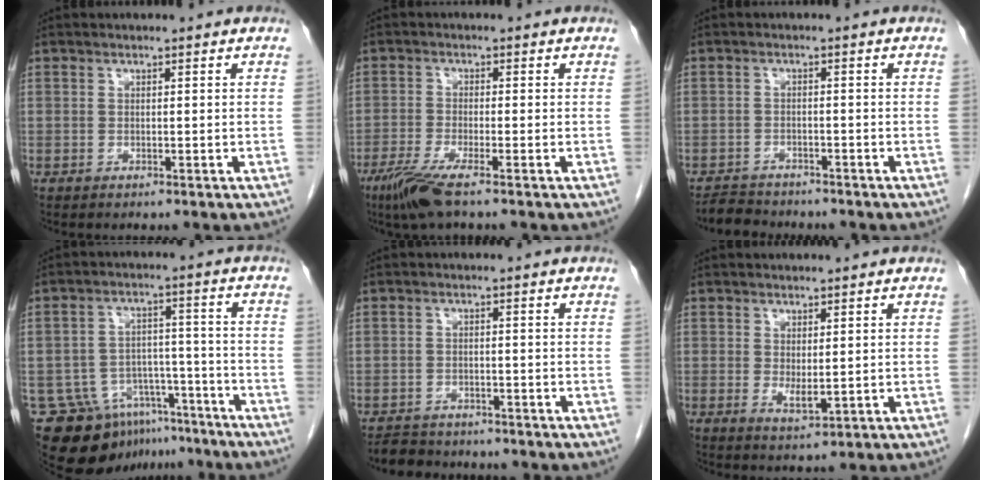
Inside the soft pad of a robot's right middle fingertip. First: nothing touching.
{"total": 5.7, "force": [-3.8, 0.3, 4.3], "torque": [-0.089, -0.017, -0.074]}
{"total": 3.9, "force": [-3.7, 1.2, 0.2], "torque": [-0.009, -0.009, -0.064]}
{"total": 13.8, "force": [-10.0, 8.5, 4.2], "torque": [-0.073, 0.037, -0.144]}
{"total": 4.7, "force": [-4.3, 1.8, 0.4], "torque": [-0.009, -0.006, -0.068]}
{"total": 2.4, "force": [0.2, 0.8, 2.2], "torque": [-0.042, -0.010, 0.014]}